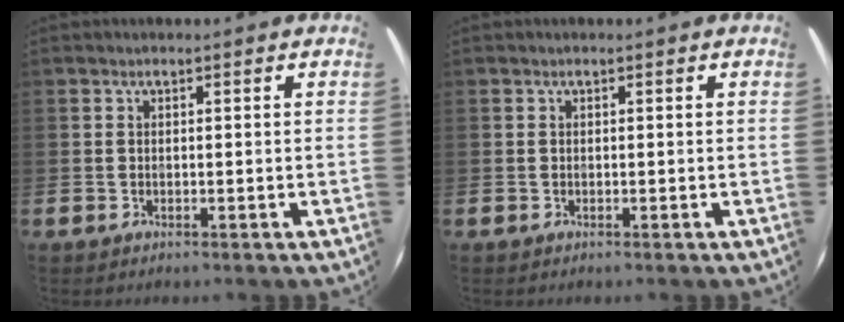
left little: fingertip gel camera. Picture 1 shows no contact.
{"total": 0.0}